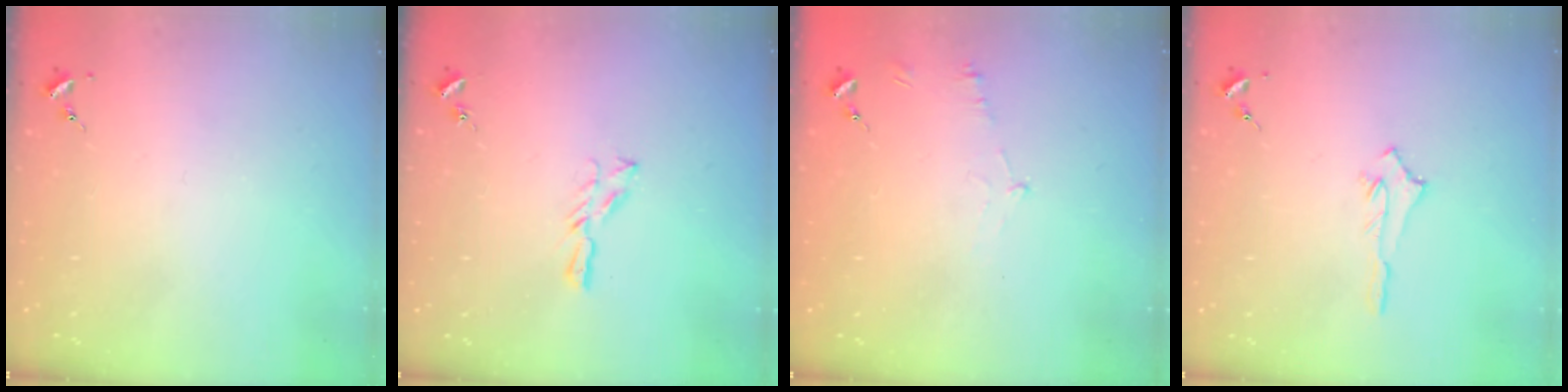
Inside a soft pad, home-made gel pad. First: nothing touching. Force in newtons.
{"total": 5.1, "press": 5.1, "slide": 0.5}
{"total": 4.5, "press": 4.2, "slide": 1.4}
{"total": 4.3, "press": 4.2, "slide": 0.5}